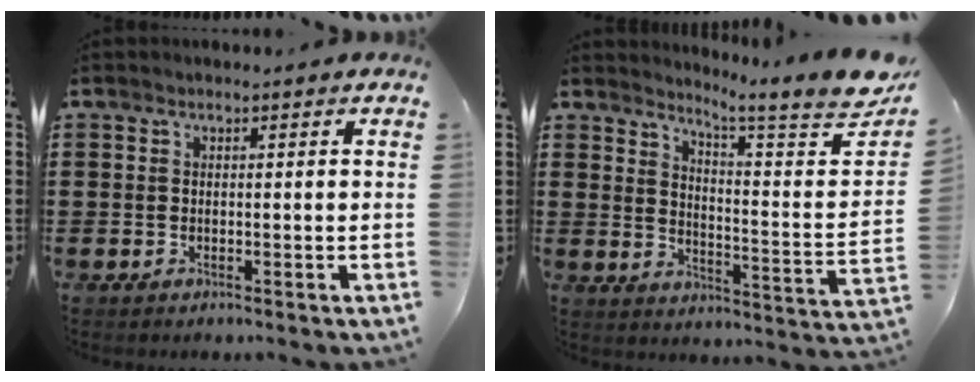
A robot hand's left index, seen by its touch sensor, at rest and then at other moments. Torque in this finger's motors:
{"motor_torque": [1.30, -0.84, 0.01, 0.03]}